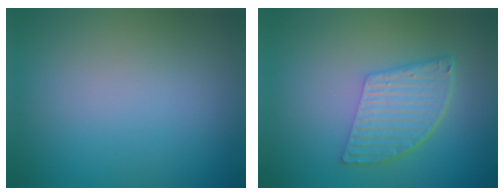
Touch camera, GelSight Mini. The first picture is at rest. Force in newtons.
{"total": 5.7, "press": 4.0, "slide": 4.0}